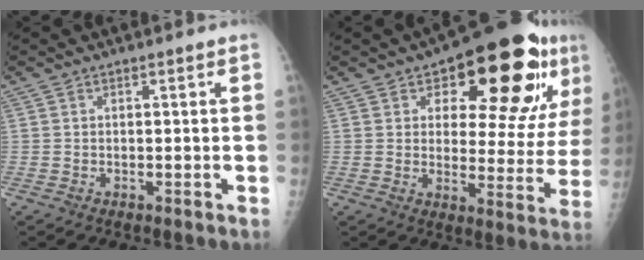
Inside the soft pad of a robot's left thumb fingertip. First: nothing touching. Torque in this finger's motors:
{"motor_torque": [0.45, 0.56, 0.10, -0.21, 0.18]}